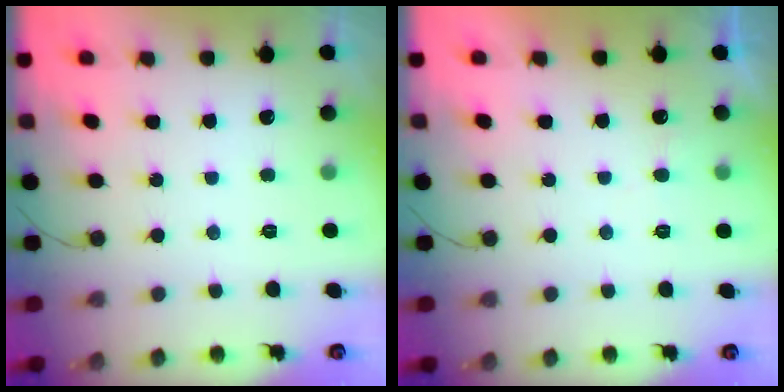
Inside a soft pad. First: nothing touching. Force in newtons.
{"total": 4.0, "press": 4.0, "slide": 0.2}